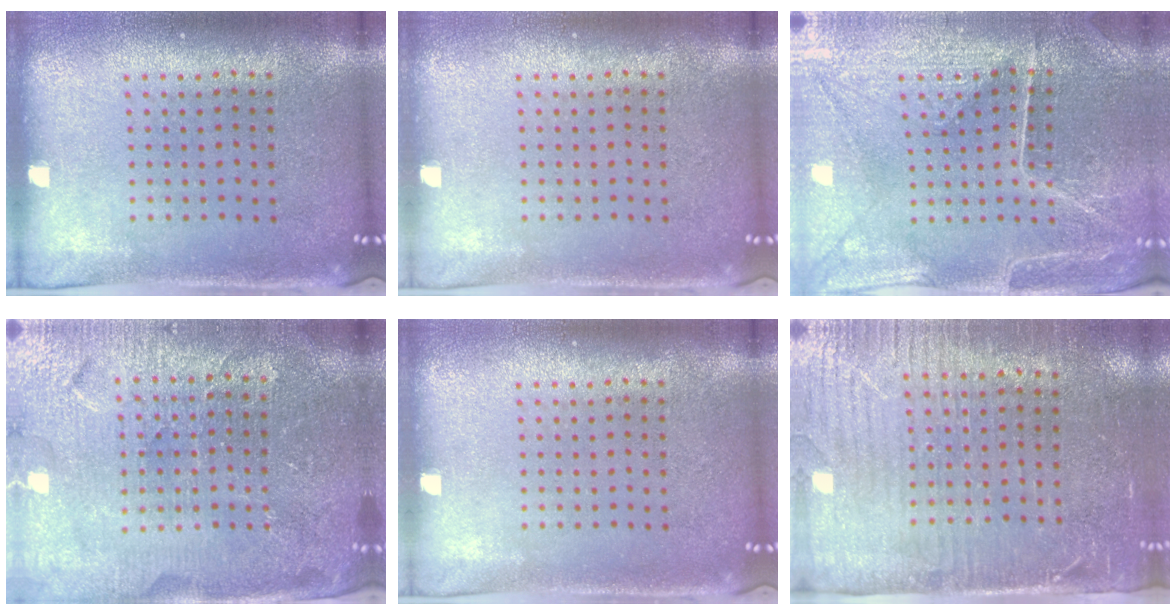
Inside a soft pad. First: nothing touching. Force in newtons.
{"total": 0.0}
{"total": 2.7, "press": 2.7, "slide": 0.2}
{"total": 4.6, "press": 4.4, "slide": 1.5}
{"total": 0.0}
{"total": 3.6, "press": 3.2, "slide": 1.7}